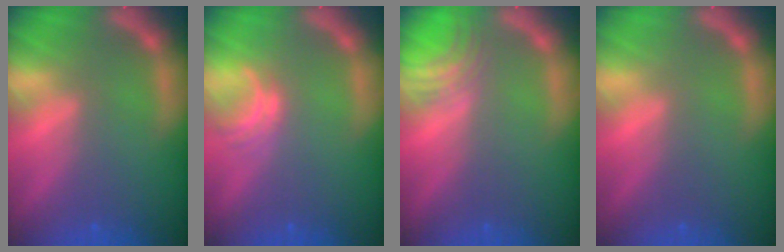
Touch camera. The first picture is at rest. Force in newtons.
{"total": 2.0}
{"total": 3.4}
{"total": 0.0}